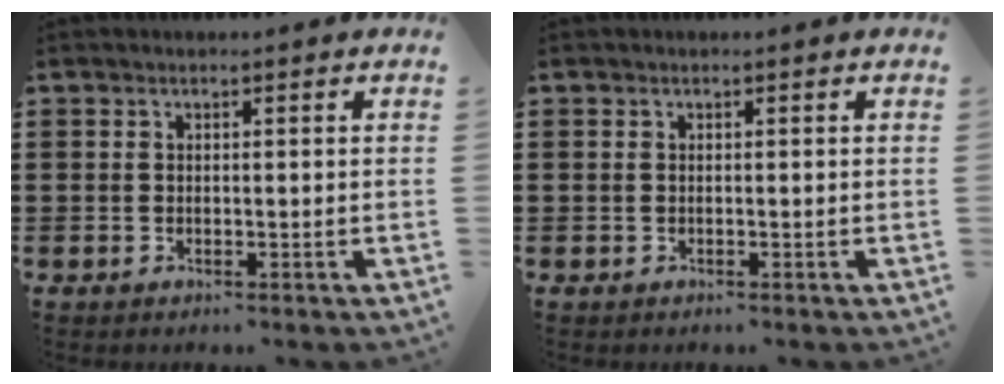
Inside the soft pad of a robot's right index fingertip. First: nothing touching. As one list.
[{"total": 0.0}]